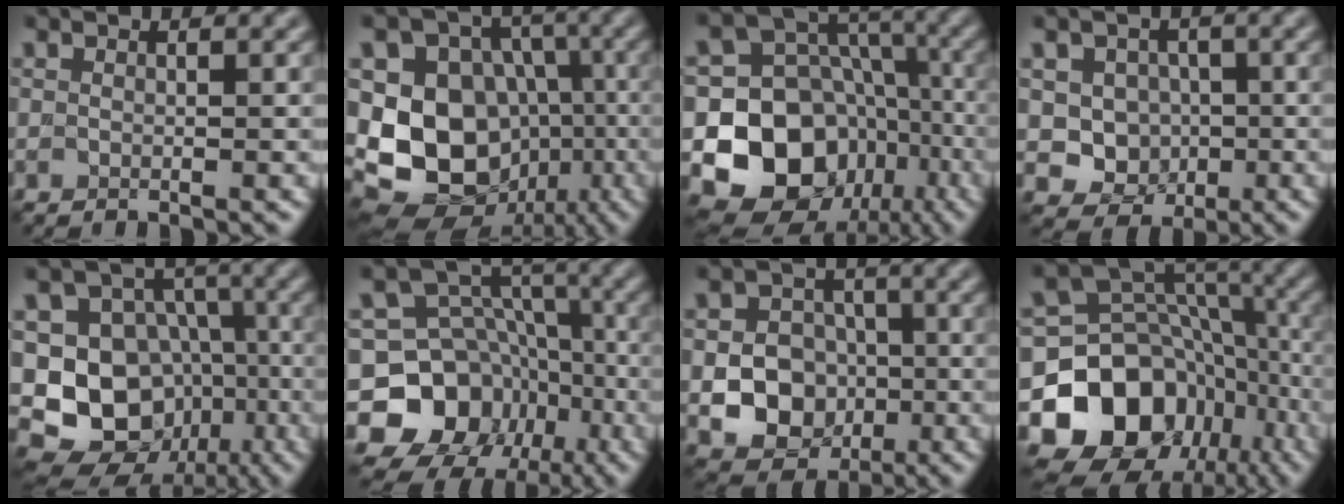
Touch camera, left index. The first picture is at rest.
{"total": 13.8, "force": [-2.6, 11.4, 7.4], "torque": [-0.133, -0.006, -0.052]}
{"total": 14.3, "force": [-5.3, 11.8, 6.2], "torque": [-0.116, 0.001, -0.096]}
{"total": 4.8, "force": [-0.3, 4.4, 1.9], "torque": [-0.009, -0.002, -0.021]}
{"total": 13.6, "force": [-4.2, 11.6, 5.6], "torque": [-0.099, 0.002, -0.088]}
{"total": 13.0, "force": [-5.2, 10.9, 4.6], "torque": [-0.086, 0.013, -0.104]}
{"total": 9.8, "force": [-2.3, 8.7, 3.9], "torque": [-0.051, -0.011, -0.060]}
{"total": 14.3, "force": [-5.5, 11.1, 7.0], "torque": [-0.136, 0.000, -0.101]}